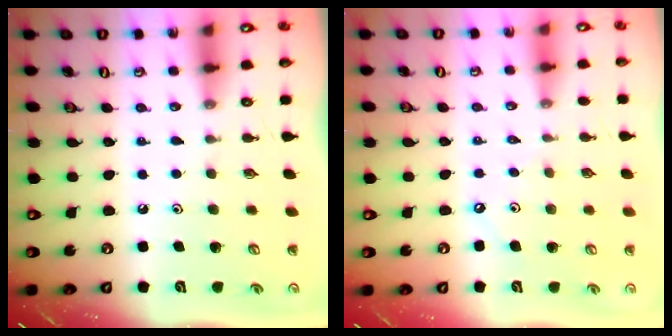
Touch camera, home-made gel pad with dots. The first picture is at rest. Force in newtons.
{"total": 3.8, "press": 3.7, "slide": 0.4}